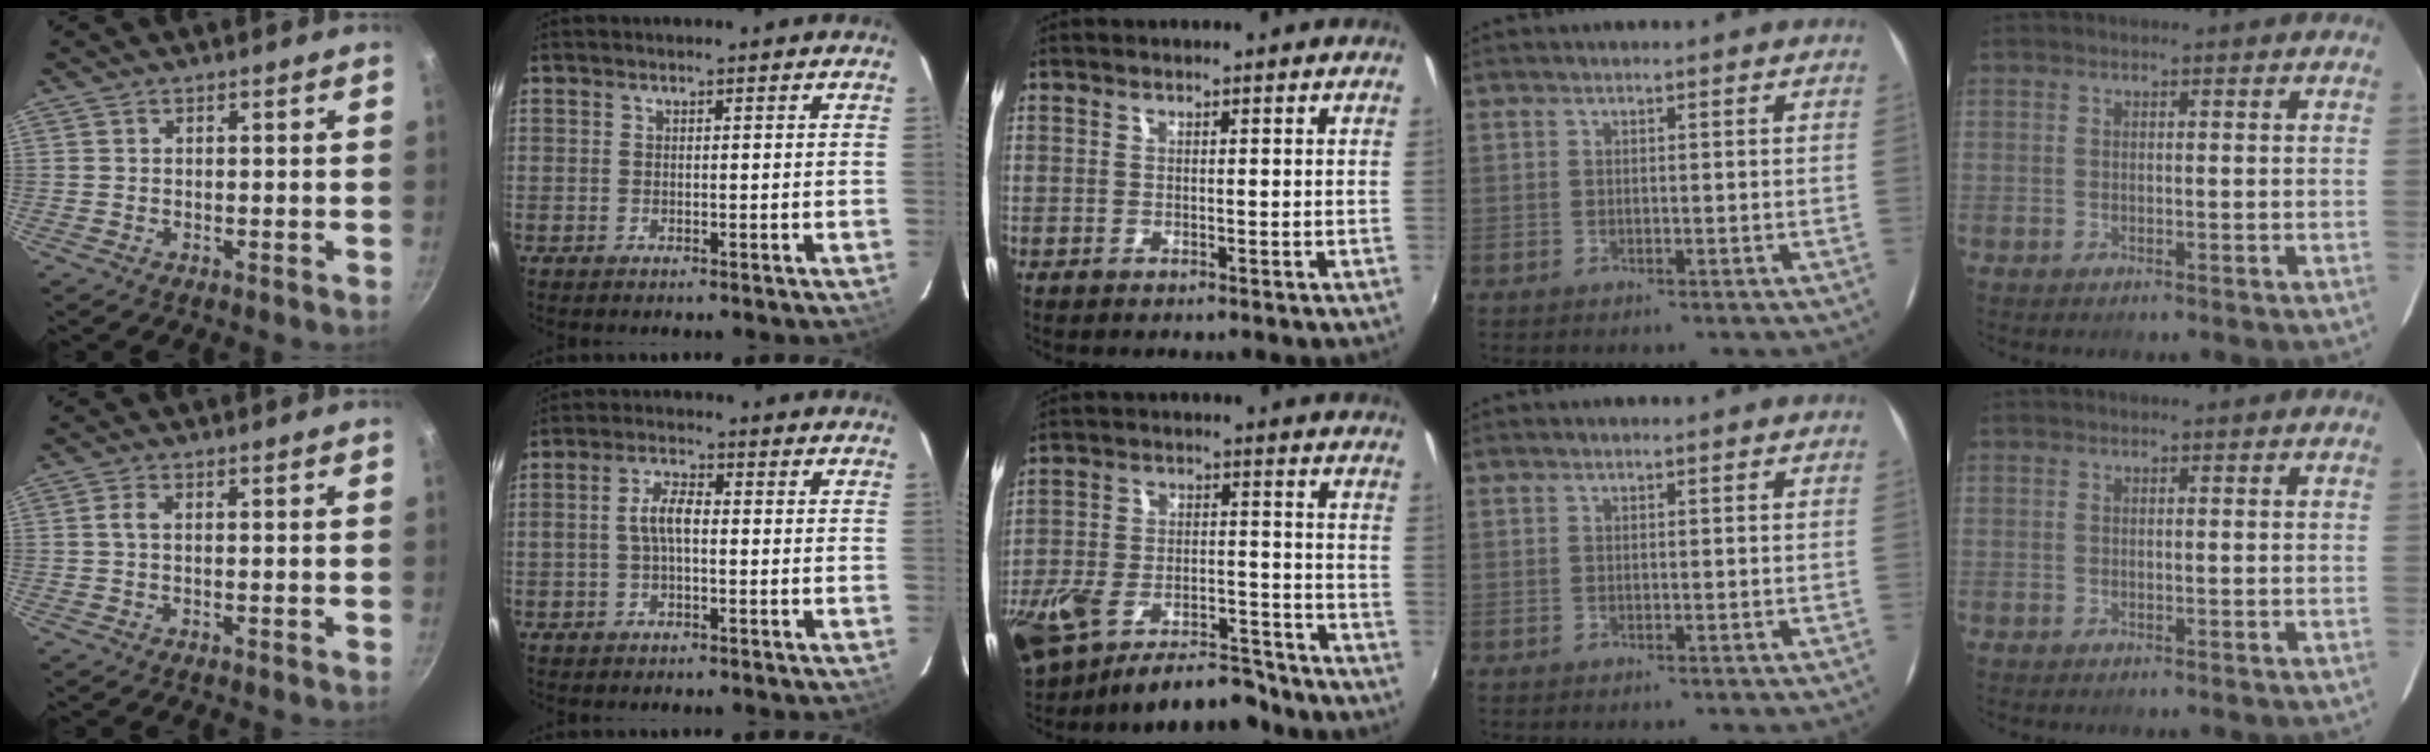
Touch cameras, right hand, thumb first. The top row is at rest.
{"thumb": {"total": 1.8, "force": [0.0, 0.4, 1.7], "torque": [-0.046, 0.005, -0.001]}, "index": {"total": 4.2, "force": [-0.4, 1.7, 3.8], "torque": [-0.076, 0.014, -0.006]}, "middle": {"total": 18.7, "force": [-13.9, 7.5, 10.0], "torque": [-0.223, -0.022, -0.211]}}